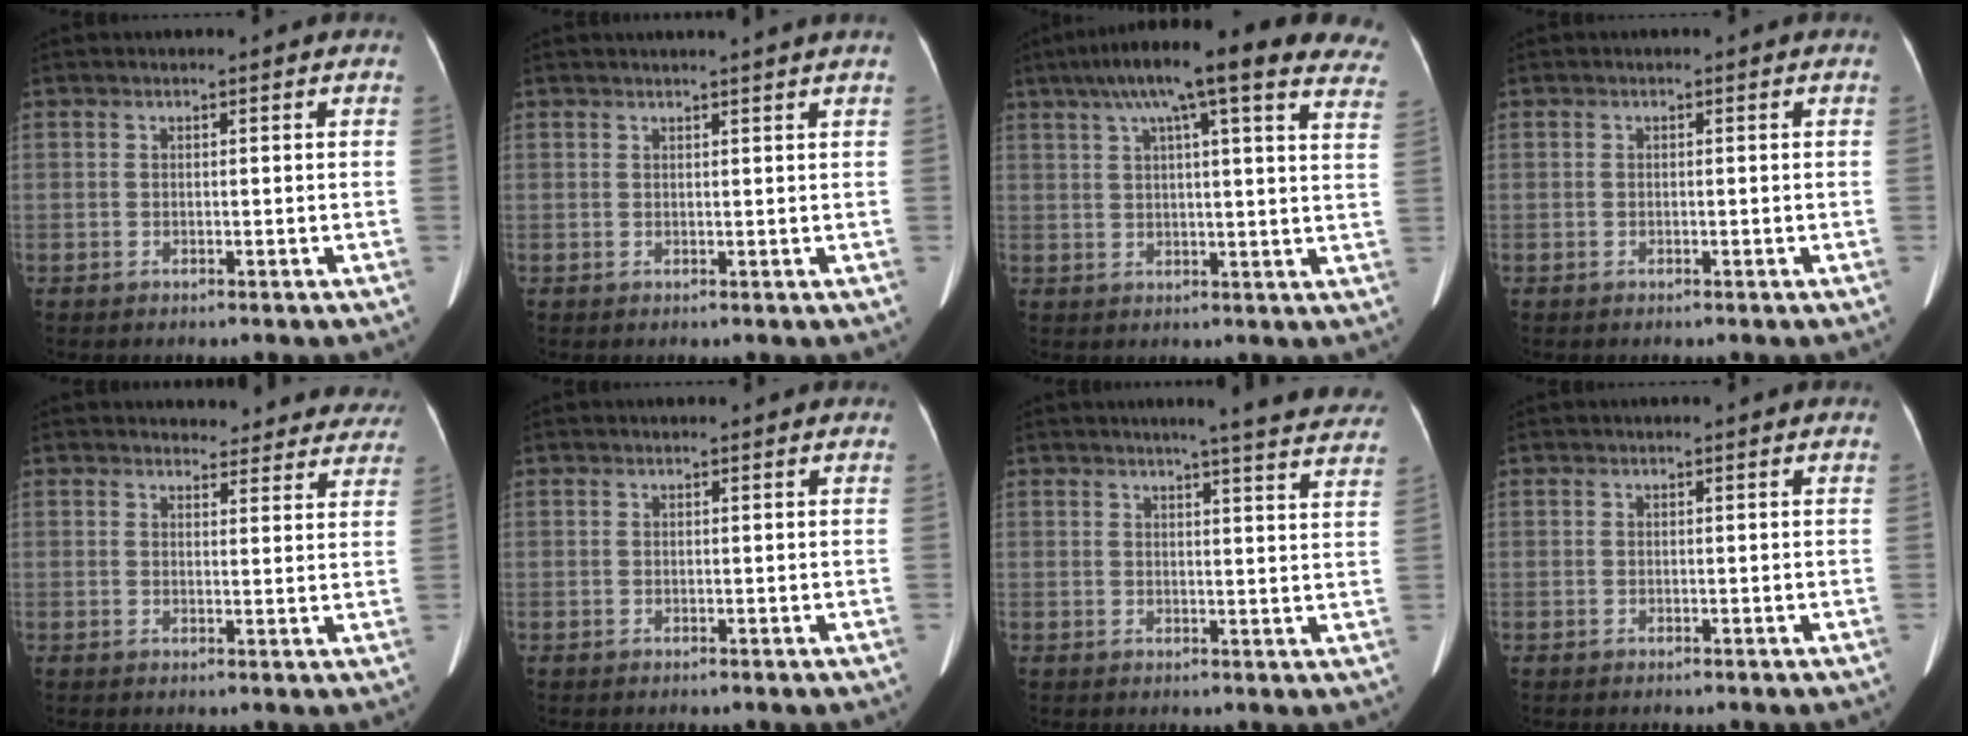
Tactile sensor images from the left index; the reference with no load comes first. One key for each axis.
{"total": 3.7, "fx": 3.3, "fy": -1.0, "fz": 1.4, "tx": -0.018, "ty": 0.008, "tz": 0.034}
{"total": 24.3, "fx": 18.2, "fy": 3.7, "fz": 15.7, "tx": -0.223, "ty": 0.039, "tz": 0.220}
{"total": 0.0}
{"total": 12.8, "fx": 12.0, "fy": 4.1, "fz": 1.2, "tx": 0.029, "ty": -0.017, "tz": 0.112}
{"total": 0.7, "fx": 0.6, "fy": 0.1, "fz": 0.2, "tx": -0.007, "ty": 0.011, "tz": 0.012}
{"total": 14.4, "fx": 13.1, "fy": 0.4, "fz": 6.0, "tx": -0.062, "ty": -0.037, "tz": 0.135}
{"total": 0.0}